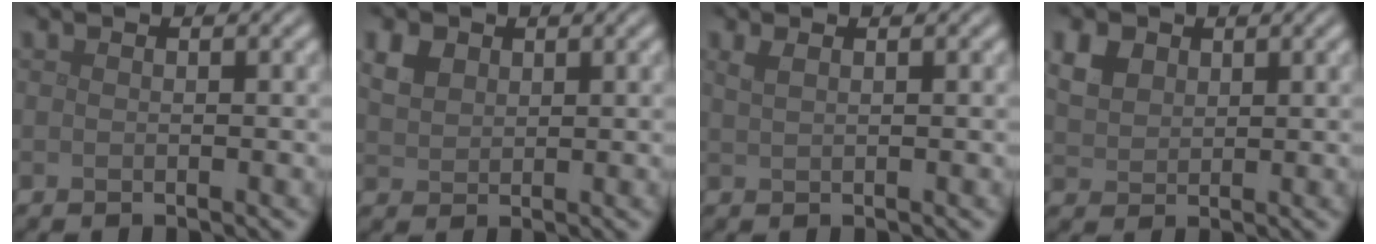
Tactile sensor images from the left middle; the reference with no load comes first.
{"total": 2.4, "force": [1.3, 1.7, 1.1], "torque": [-0.029, 0.004, 0.025]}
{"total": 1.1, "force": [0.7, 0.5, 0.8], "torque": [-0.013, 0.003, 0.014]}
{"total": 3.2, "force": [1.6, 2.2, 1.5], "torque": [-0.039, 0.002, 0.031]}